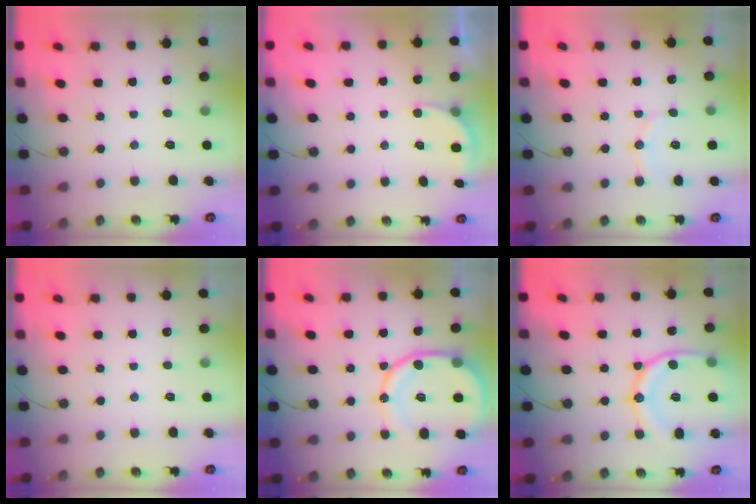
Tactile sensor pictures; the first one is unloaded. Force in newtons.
{"total": 2.5, "press": 2.3, "slide": 1.1}
{"total": 8.1, "press": 7.8, "slide": 2.1}
{"total": 0.0}
{"total": 14.2, "press": 14.0, "slide": 2.0}
{"total": 16.9, "press": 16.8, "slide": 1.9}